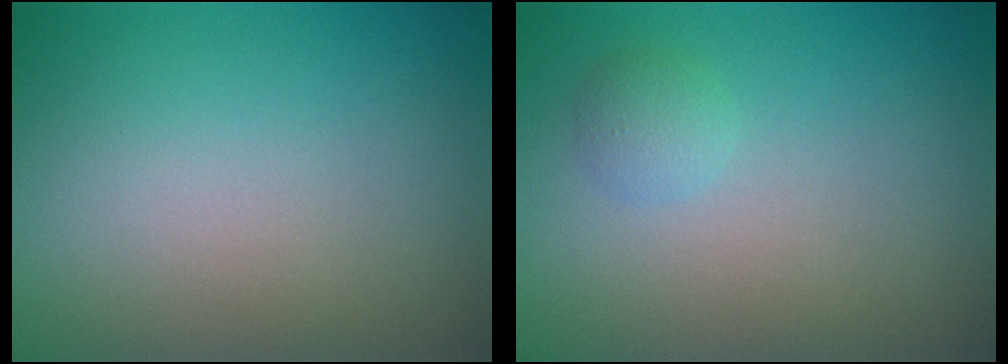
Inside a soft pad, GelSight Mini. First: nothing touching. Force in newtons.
{"total": 1.2, "press": 1.2, "slide": 0.0}